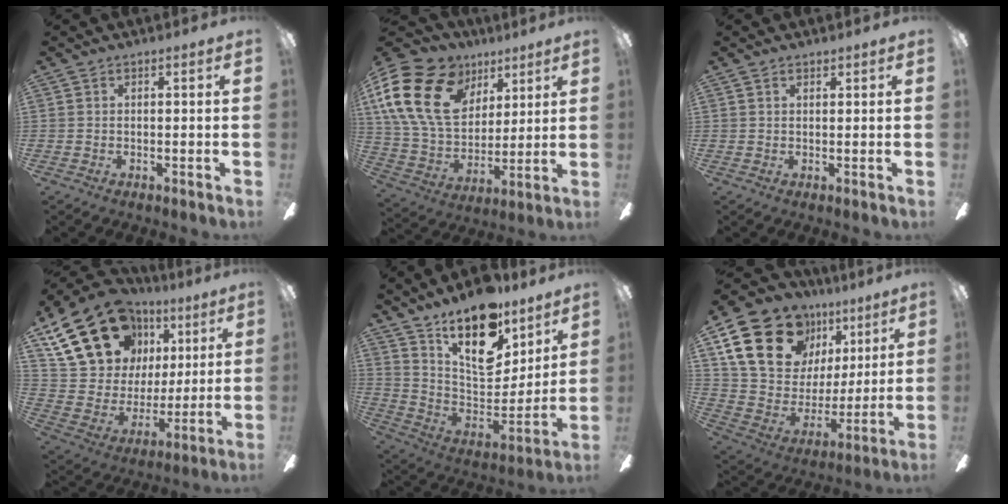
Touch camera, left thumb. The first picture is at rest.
{"total": 23.1, "force": [9.7, 16.1, 13.5], "torque": [-0.286, -0.031, 0.177]}
{"total": 1.0, "force": [0.8, 0.5, 0.4], "torque": [-0.008, 0.002, 0.015]}
{"total": 23.5, "force": [12.8, 16.0, 11.5], "torque": [-0.220, -0.045, 0.250]}
{"total": 20.0, "force": [14.2, 9.0, 10.9], "torque": [-0.174, -0.098, 0.252]}
{"total": 24.5, "force": [13.2, 16.4, 12.6], "torque": [-0.233, -0.063, 0.252]}